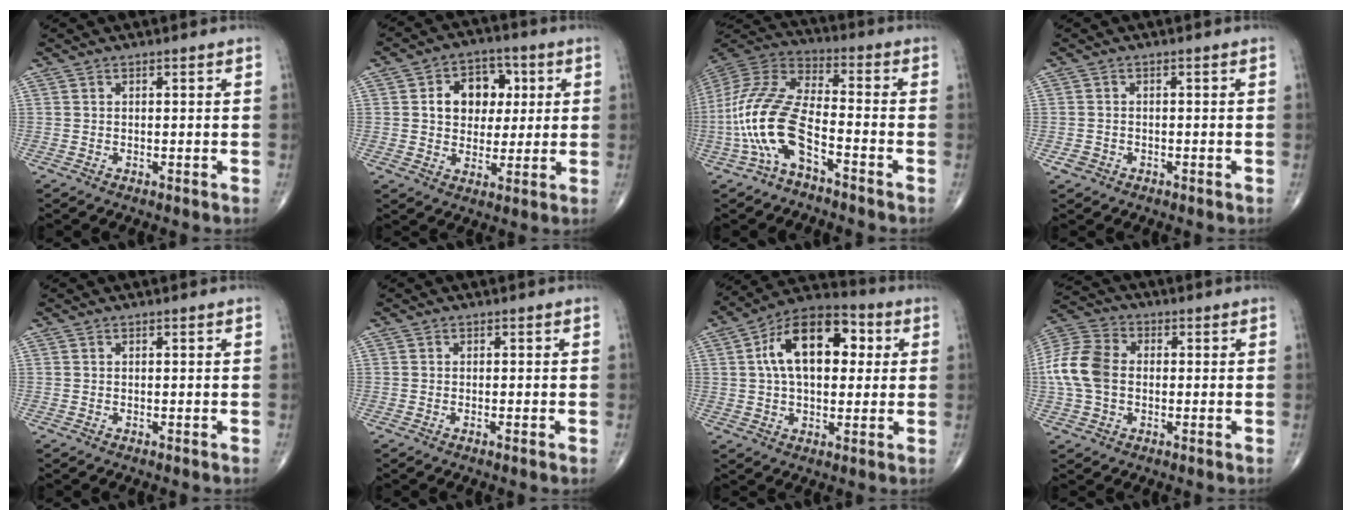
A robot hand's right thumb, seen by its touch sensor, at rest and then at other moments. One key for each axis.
{"total": 10.7, "fx": 2.1, "fy": 8.2, "fz": 6.5, "tx": -0.050, "ty": 0.007, "tz": 0.033}
{"total": 16.3, "fx": -6.2, "fy": 6.8, "fz": 13.4, "tx": -0.296, "ty": 0.052, "tz": -0.121}
{"total": 1.6, "fx": -0.9, "fy": 1.3, "fz": 0.4, "tx": -0.009, "ty": 0.008, "tz": -0.014}
{"total": 0.0}
{"total": 0.9, "fx": -0.3, "fy": 0.0, "fz": 0.9, "tx": -0.018, "ty": -0.002, "tz": -0.006}
{"total": 16.8, "fx": 3.5, "fy": 9.7, "fz": 13.2, "tx": -0.191, "ty": 0.022, "tz": 0.050}
{"total": 11.2, "fx": -0.2, "fy": 8.1, "fz": 7.7, "tx": -0.161, "ty": 0.026, "tz": -0.014}